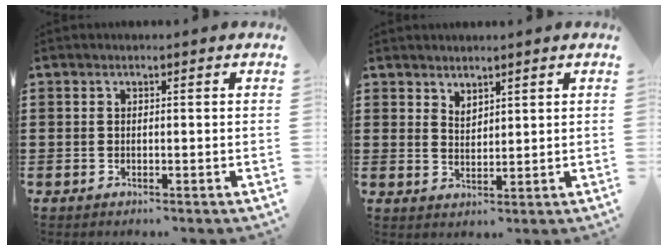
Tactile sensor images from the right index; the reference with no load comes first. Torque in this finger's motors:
{"motor_torque": [-0.20, 0.29, 0.01, 0.00]}